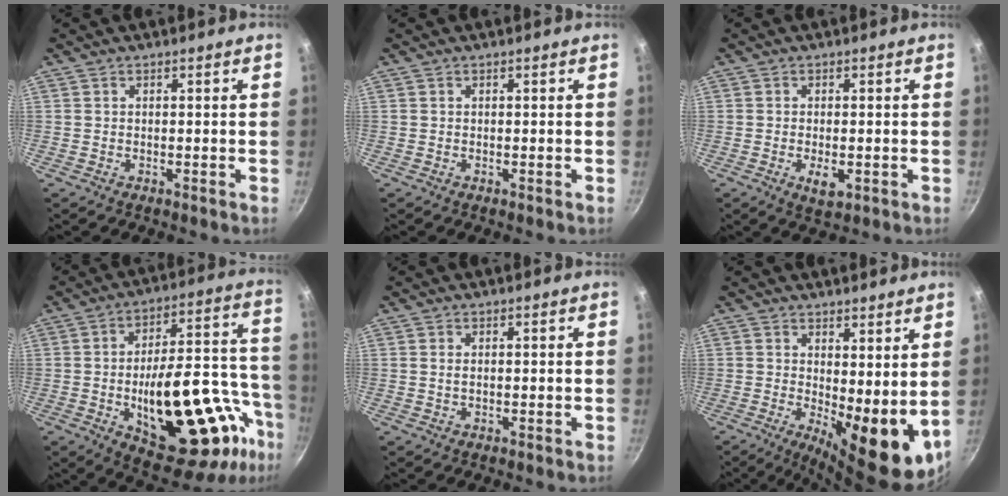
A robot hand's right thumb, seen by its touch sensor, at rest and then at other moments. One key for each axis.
{"total": 0.0}
{"total": 3.7, "fx": -1.0, "fy": 1.8, "fz": 3.1, "tx": -0.048, "ty": -0.004, "tz": -0.012}
{"total": 29.1, "fx": -8.9, "fy": 13.6, "fz": 24.1, "tx": -0.290, "ty": 0.040, "tz": -0.109}
{"total": 0.9, "fx": 0.1, "fy": 0.4, "fz": 0.8, "tx": -0.015, "ty": 0.000, "tz": 0.003}
{"total": 12.6, "fx": 1.3, "fy": 4.8, "fz": 11.6, "tx": -0.130, "ty": -0.024, "tz": 0.030}